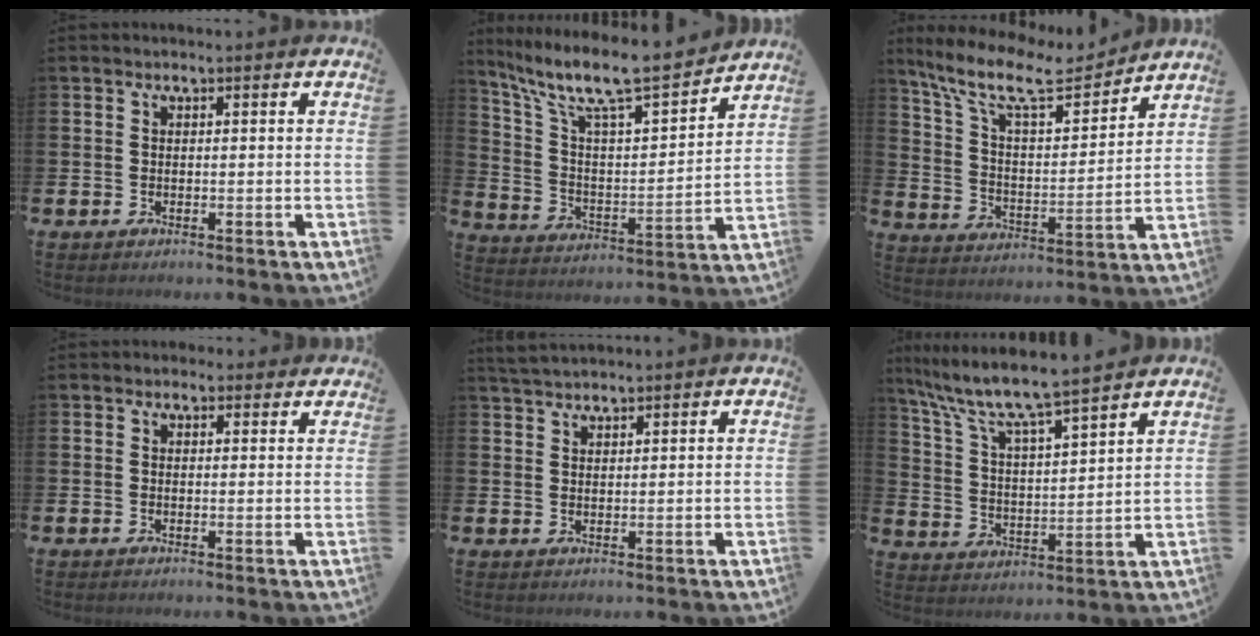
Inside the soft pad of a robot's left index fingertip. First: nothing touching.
{"total": 10.6, "force": [9.3, 1.5, 4.9], "torque": [-0.127, -0.068, 0.155]}
{"total": 11.2, "force": [9.6, 2.8, 4.9], "torque": [-0.129, -0.057, 0.165]}
{"total": 1.4, "force": [1.1, 0.8, 0.1], "torque": [0.008, 0.004, 0.018]}
{"total": 2.7, "force": [2.7, 0.4, 0.5], "torque": [-0.014, -0.006, 0.049]}
{"total": 8.2, "force": [7.5, 0.5, 3.2], "torque": [-0.097, -0.051, 0.126]}